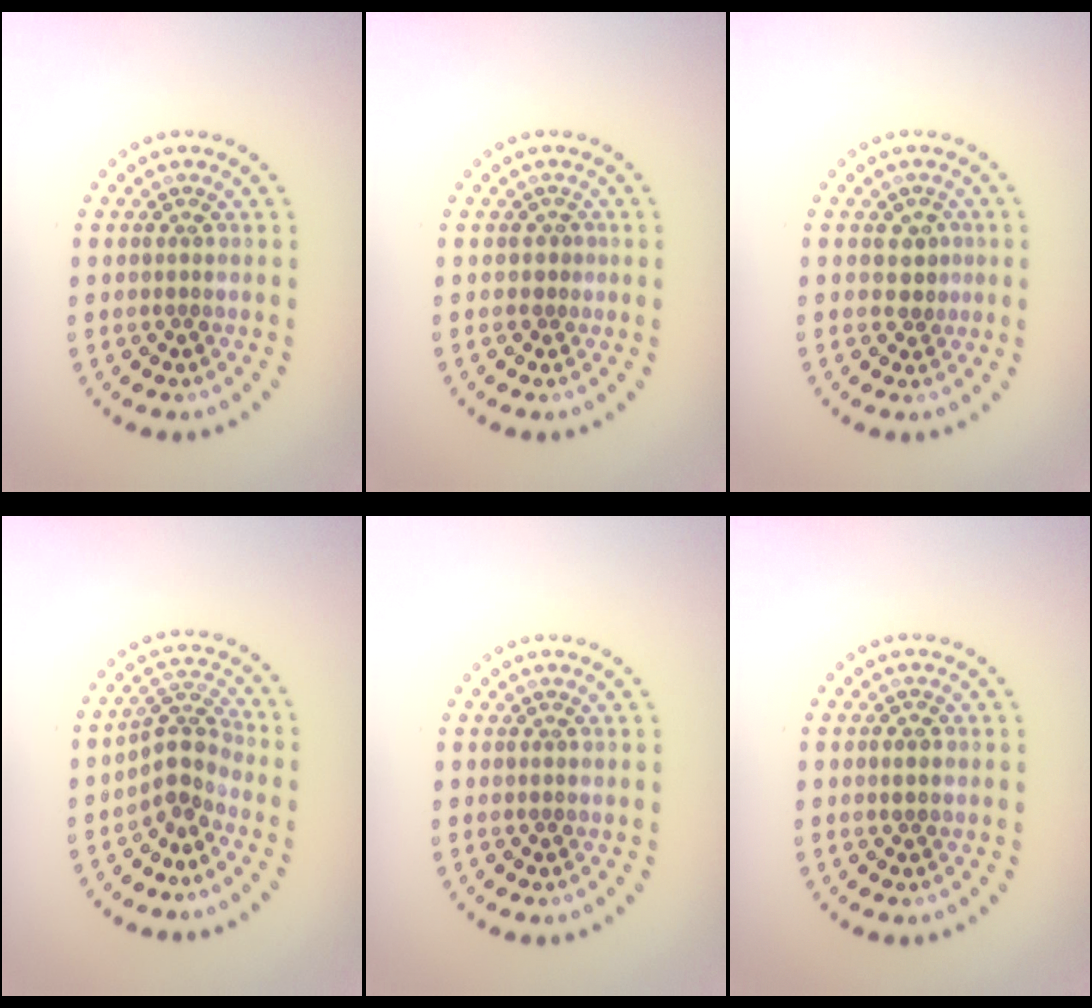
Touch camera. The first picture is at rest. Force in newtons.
{"total": 0.6, "press": 0.3, "slide": 0.5}
{"total": 1.7, "press": 1.4, "slide": 0.9}
{"total": 2.9, "press": 2.0, "slide": 2.1}
{"total": 0.0}
{"total": 0.5, "press": 0.5, "slide": 0.2}